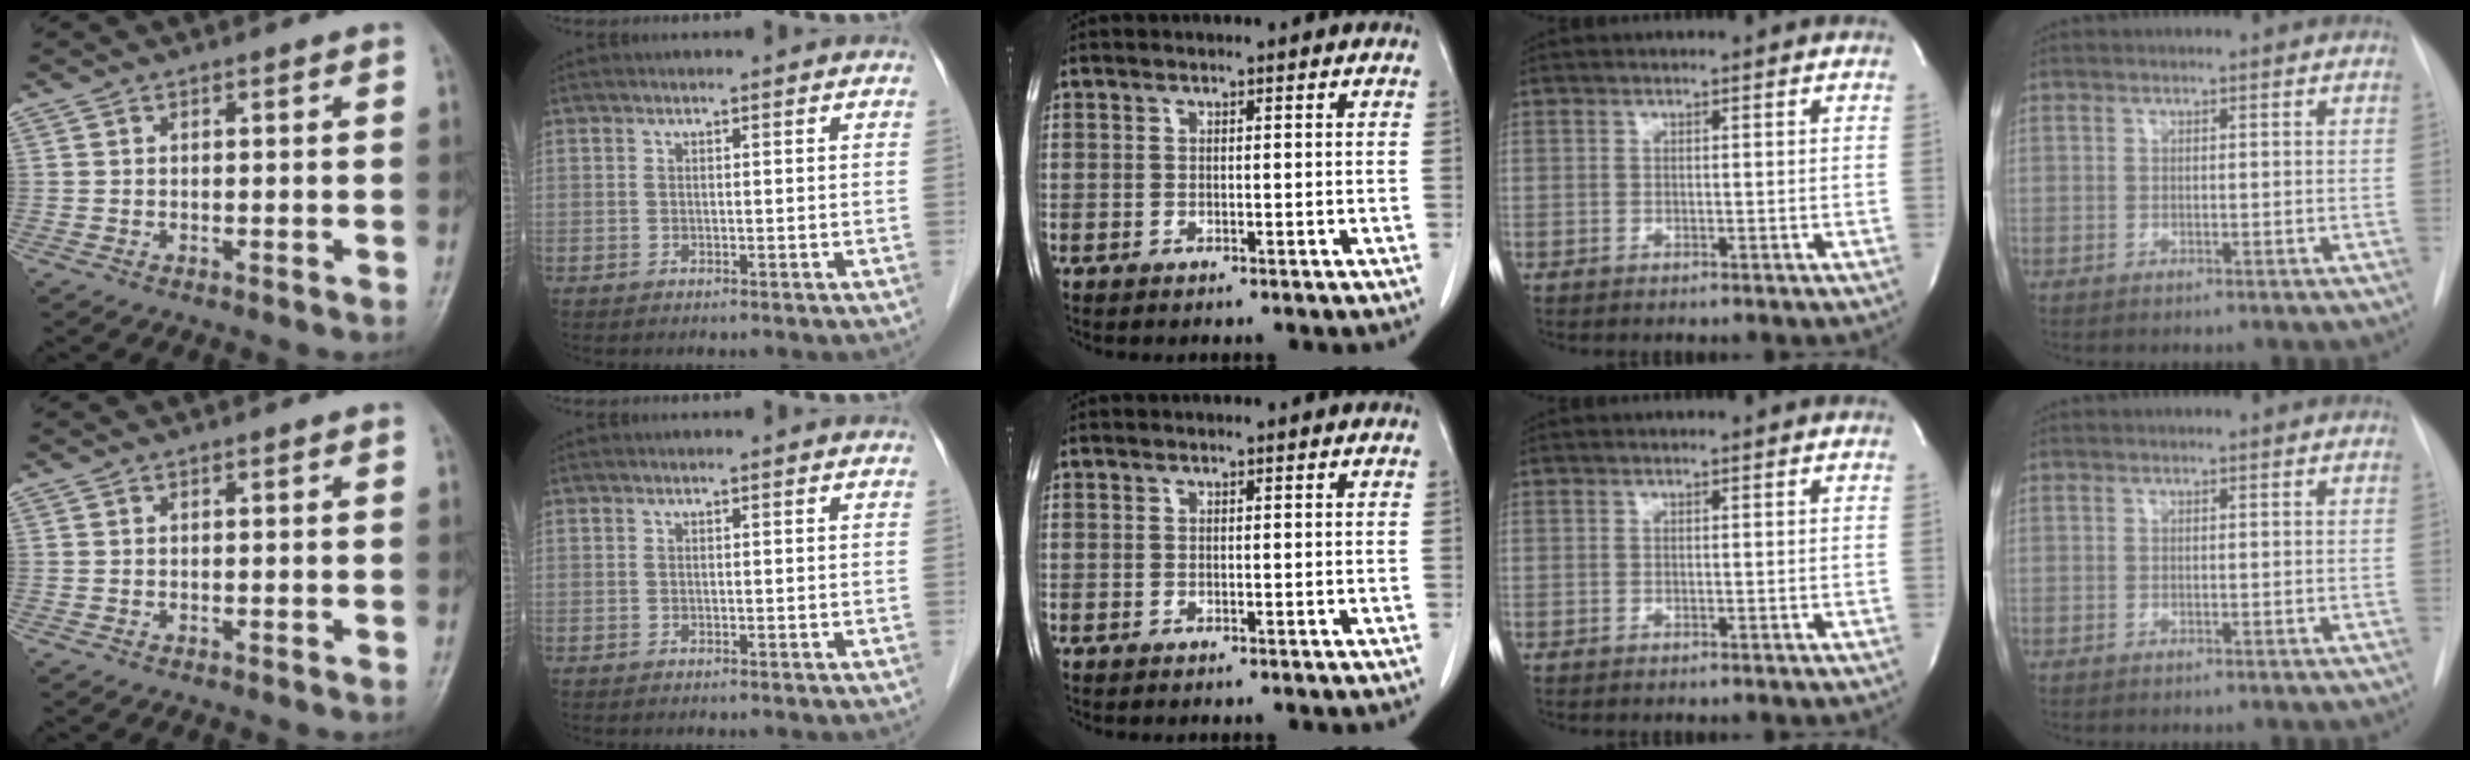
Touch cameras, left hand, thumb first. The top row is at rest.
{}